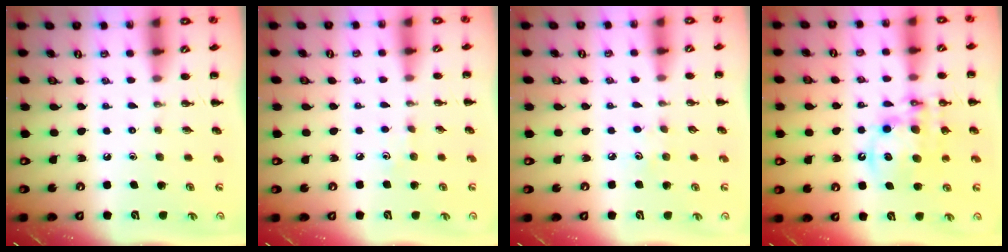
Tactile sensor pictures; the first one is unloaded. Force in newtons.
{"total": 4.8, "press": 4.5, "slide": 1.6}
{"total": 3.0, "press": 2.9, "slide": 0.8}
{"total": 13.2, "press": 12.8, "slide": 3.3}